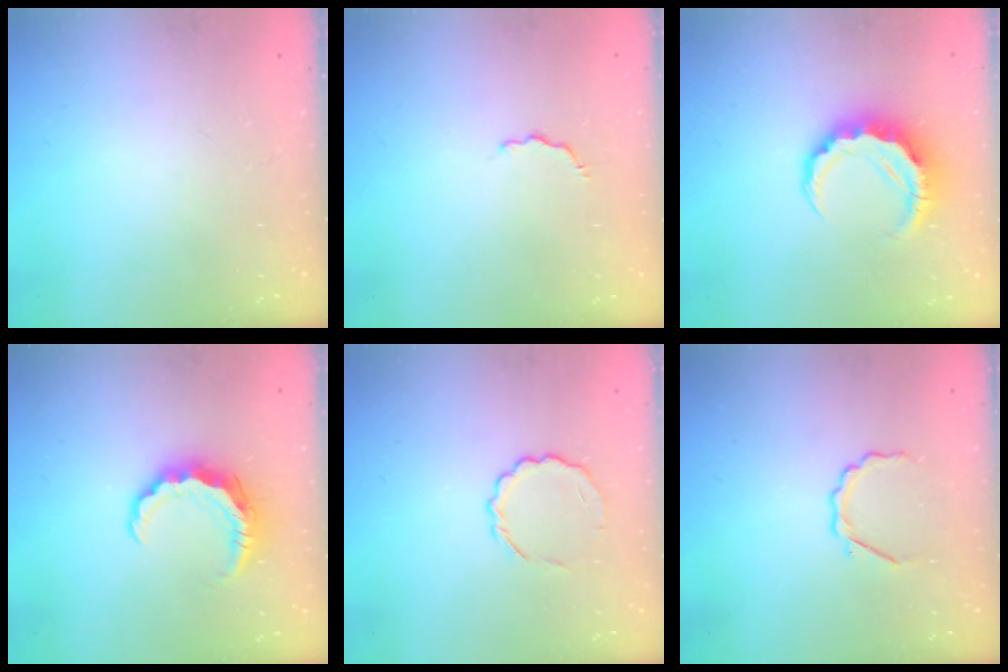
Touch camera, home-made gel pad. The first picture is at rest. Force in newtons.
{"total": 3.7, "press": 3.7, "slide": 0.8}
{"total": 8.5, "press": 8.3, "slide": 1.8}
{"total": 8.3, "press": 8.3, "slide": 1.0}
{"total": 6.2, "press": 6.0, "slide": 1.5}
{"total": 3.6, "press": 3.4, "slide": 1.2}